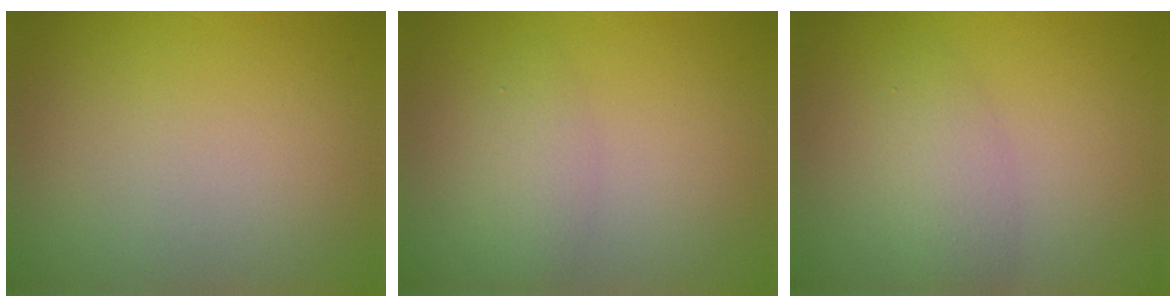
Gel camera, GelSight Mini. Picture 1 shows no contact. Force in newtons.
{"total": 1.9, "press": 1.9, "slide": 0.1}
{"total": 2.4, "press": 2.4, "slide": 0.1}